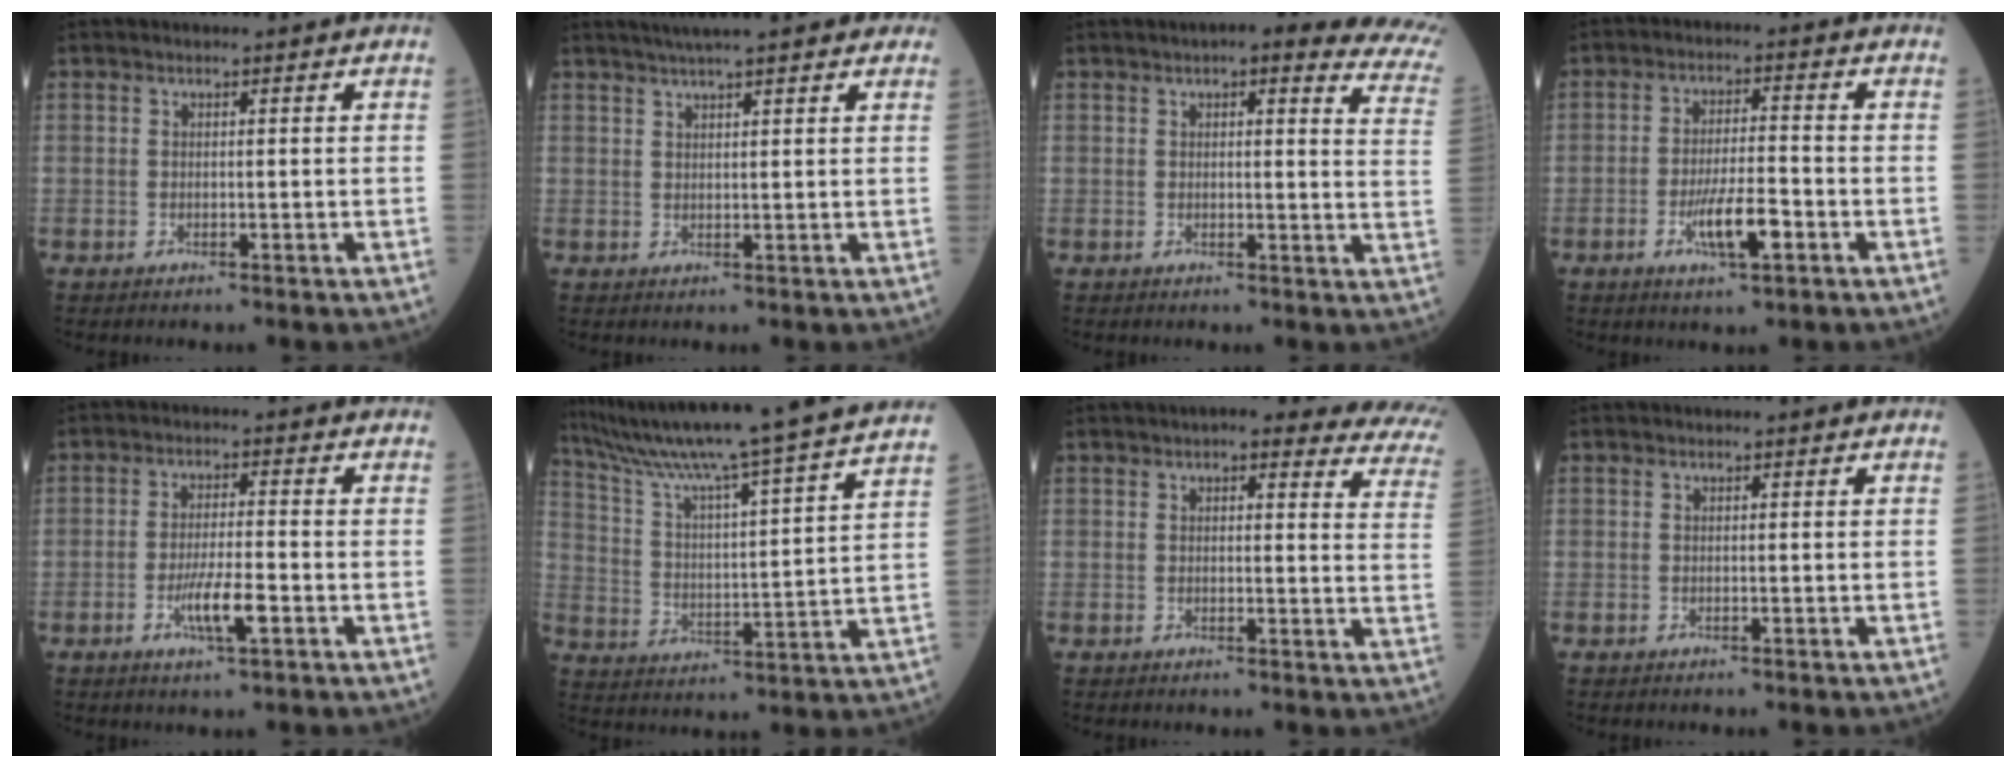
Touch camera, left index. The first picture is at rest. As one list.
[{"total": 10.7, "force": [8.6, 1.6, 6.1], "torque": [-0.086, 0.033, 0.110]}, {"total": 16.0, "force": [12.6, 3.3, 9.4], "torque": [-0.097, -0.013, 0.114]}, {"total": 6.9, "force": [-2.9, 1.3, 6.1], "torque": [-0.118, -0.005, -0.051]}, {"total": 5.7, "force": [-2.3, 0.7, 5.2], "torque": [-0.102, -0.006, -0.042]}, {"total": 25.7, "force": [22.3, -2.6, 12.6], "torque": [-0.219, -0.043, 0.318]}, {"total": 18.3, "force": [16.2, 3.8, 7.6], "torque": [-0.062, -0.033, 0.153]}, {"total": 0.0}]